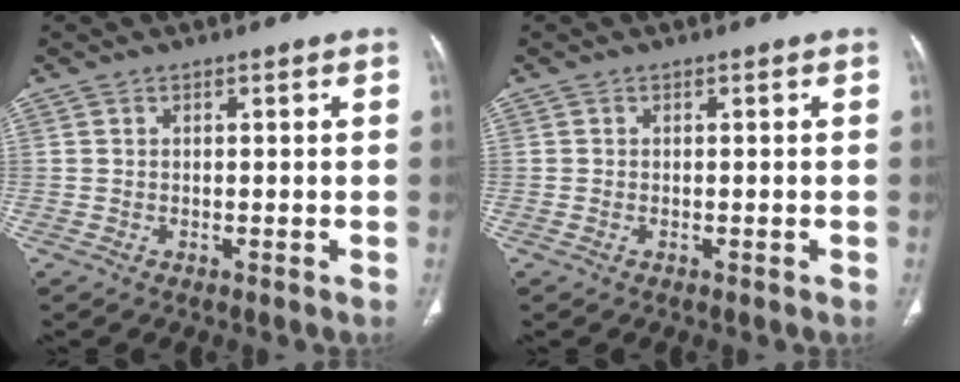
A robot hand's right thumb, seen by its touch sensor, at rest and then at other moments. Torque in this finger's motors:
{"motor_torque": [0.24, -0.01, -0.56, 0.14, 0.02]}